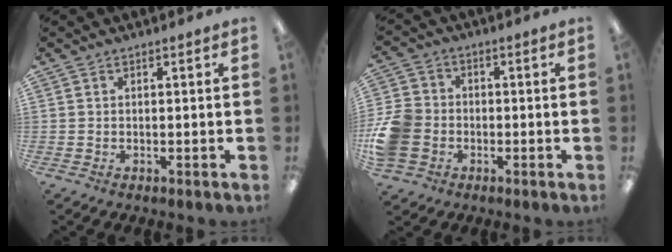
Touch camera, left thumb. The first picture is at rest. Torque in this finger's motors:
{"motor_torque": [-0.81, 1.27, 0.53, -0.32, 0.30]}